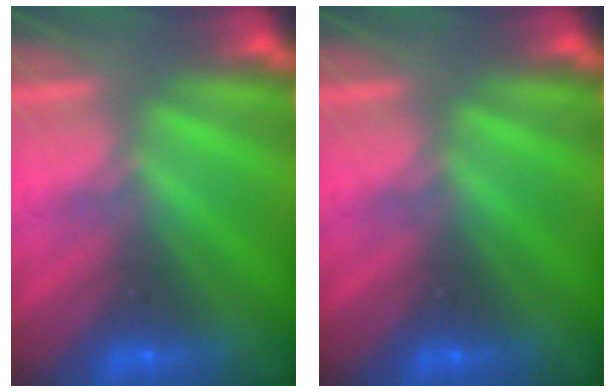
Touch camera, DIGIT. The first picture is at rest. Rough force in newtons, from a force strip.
{"total": 0.0}